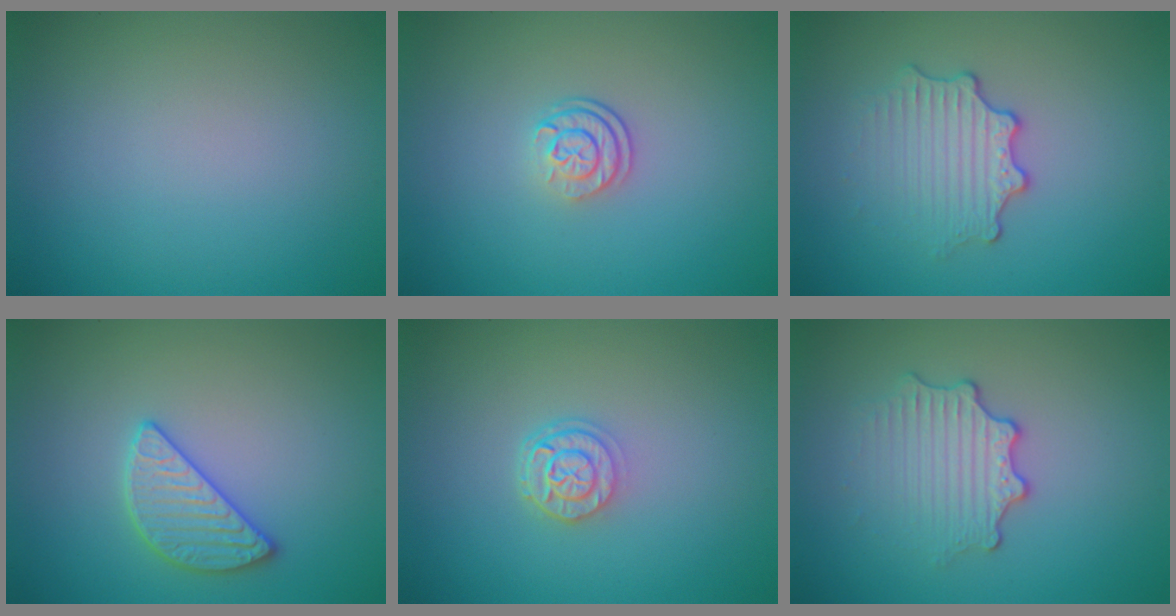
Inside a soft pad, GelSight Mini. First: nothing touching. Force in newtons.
{"total": 2.4, "press": 1.7, "slide": 1.7}
{"total": 3.0, "press": 2.6, "slide": 1.5}
{"total": 2.8, "press": 2.8, "slide": 0.1}
{"total": 2.6, "press": 2.1, "slide": 1.5}
{"total": 3.0, "press": 2.6, "slide": 1.5}